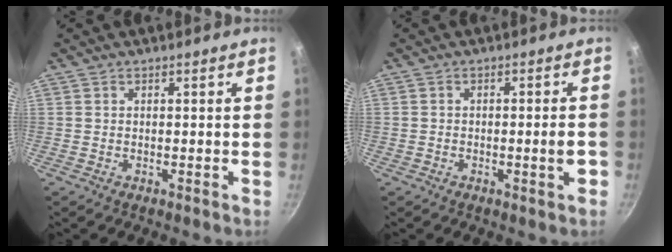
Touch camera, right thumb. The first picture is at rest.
{"total": 3.1, "force": [-1.0, 0.6, 2.9], "torque": [-0.035, 0.011, -0.010]}